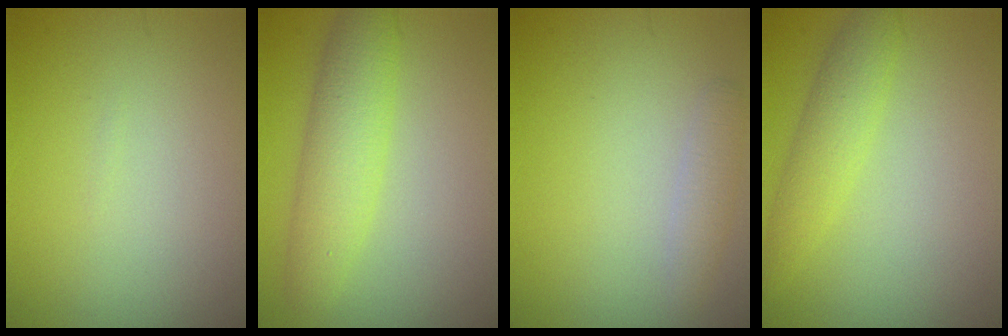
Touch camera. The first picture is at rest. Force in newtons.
{"total": 4.3, "press": 4.3, "slide": 0.1}
{"total": 1.5, "press": 1.5, "slide": 0.0}
{"total": 2.7, "press": 2.7, "slide": 0.1}